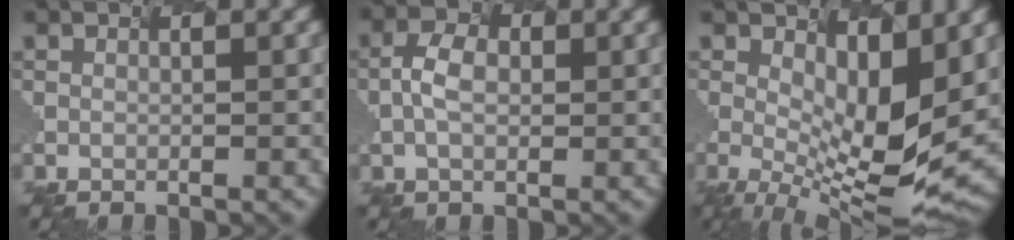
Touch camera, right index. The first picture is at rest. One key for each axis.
{"total": 1.8, "fx": -1.4, "fy": 0.7, "fz": 0.8, "tx": -0.050, "ty": -0.009, "tz": 0.004}
{"total": 6.7, "fx": 0.2, "fy": 1.3, "fz": 6.5, "tx": -0.141, "ty": -0.024, "tz": 0.039}